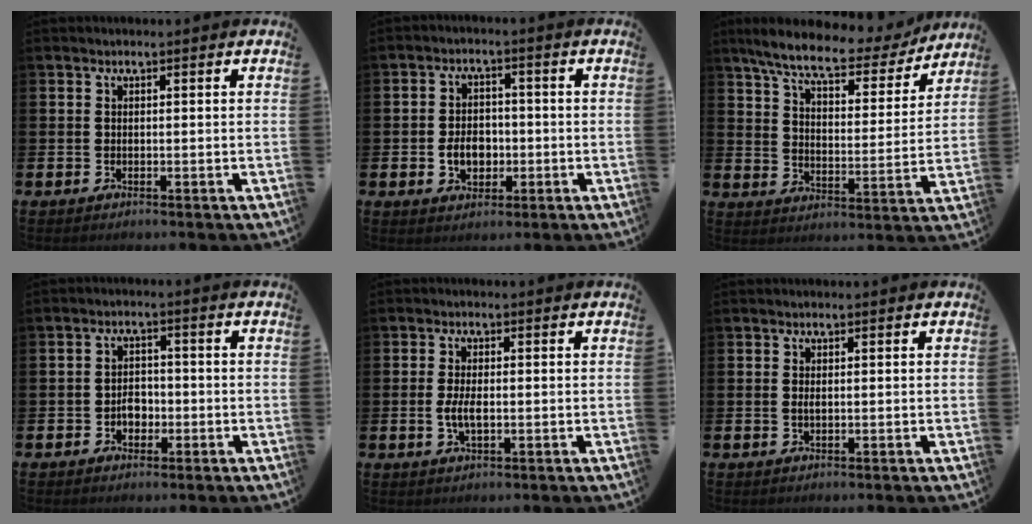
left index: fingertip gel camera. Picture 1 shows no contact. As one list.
[{"total": 4.4, "force": [-1.0, 3.3, 2.7], "torque": [-0.035, -0.001, -0.025]}, {"total": 8.4, "force": [7.4, 1.6, 3.6], "torque": [-0.097, -0.044, 0.124]}, {"total": 2.8, "force": [-0.9, 2.1, 1.5], "torque": [-0.011, -0.004, -0.025]}, {"total": 3.2, "force": [-0.3, 1.3, 2.9], "torque": [-0.048, 0.001, -0.008]}, {"total": 0.6, "force": [0.1, 0.1, 0.6], "torque": [-0.007, 0.000, 0.001]}]